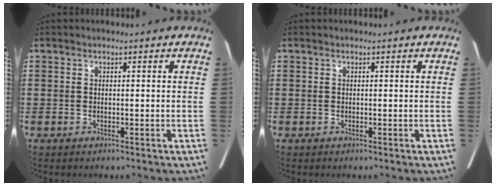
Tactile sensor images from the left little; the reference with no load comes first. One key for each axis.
{"total": 0.0}